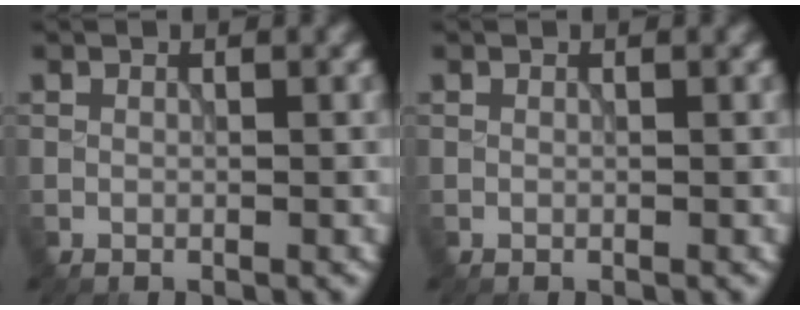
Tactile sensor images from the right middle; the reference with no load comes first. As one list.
[{"total": 0.0}]